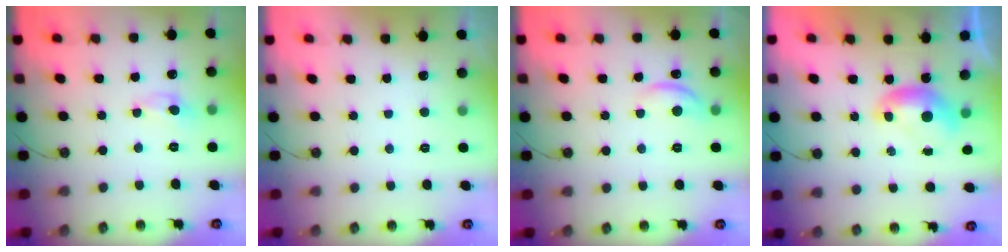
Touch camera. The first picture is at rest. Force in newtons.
{"total": 2.7, "press": 2.7, "slide": 0.3}
{"total": 4.9, "press": 4.9, "slide": 0.6}
{"total": 0.0}